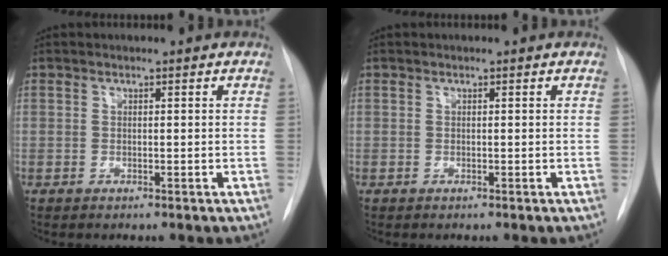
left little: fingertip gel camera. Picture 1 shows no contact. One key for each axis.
{"total": 0.0}